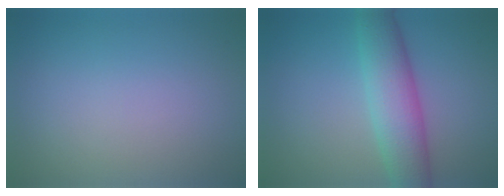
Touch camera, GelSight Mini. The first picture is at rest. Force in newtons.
{"total": 5.7, "press": 5.7, "slide": 0.1}